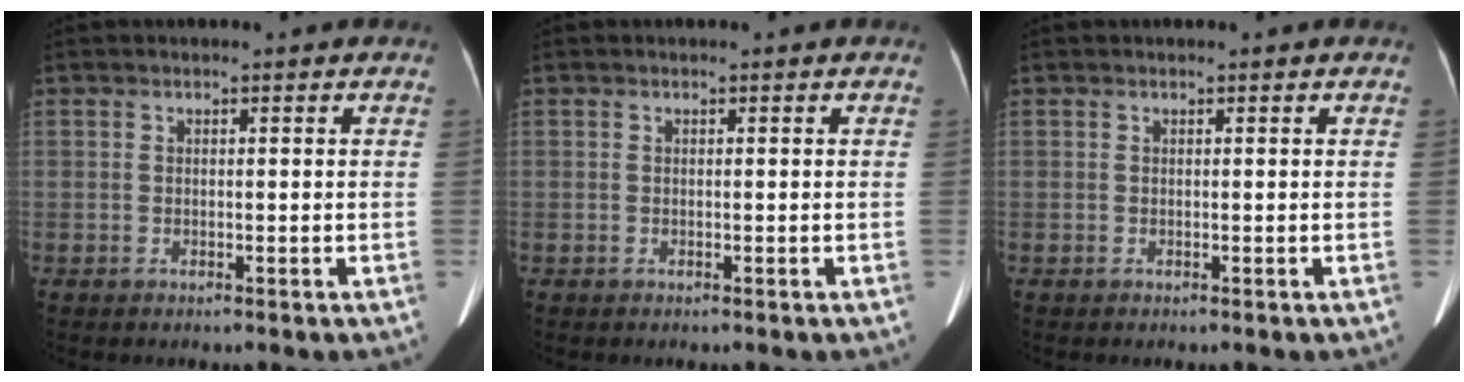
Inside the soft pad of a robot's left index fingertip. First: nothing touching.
{"total": 0.0}
{"total": 0.0}